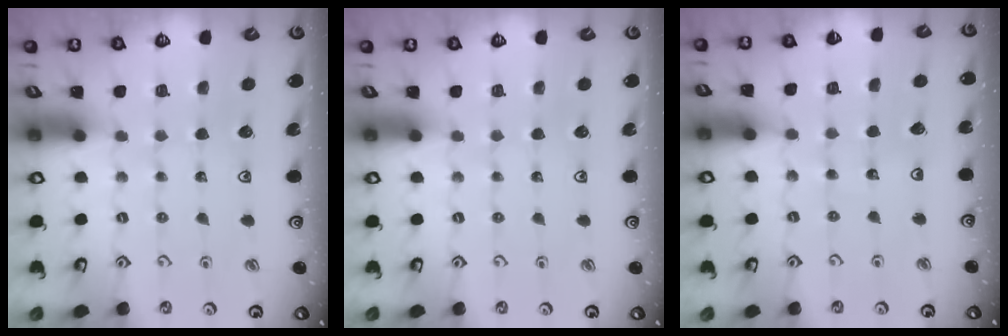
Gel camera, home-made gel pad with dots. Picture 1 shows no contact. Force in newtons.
{"total": 0.0}
{"total": 4.4, "press": 4.4, "slide": 0.5}